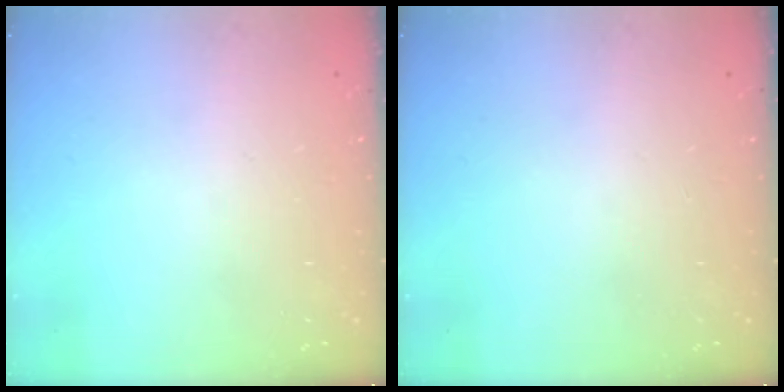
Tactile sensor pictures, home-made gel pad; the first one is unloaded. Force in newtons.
{"total": 0.0}